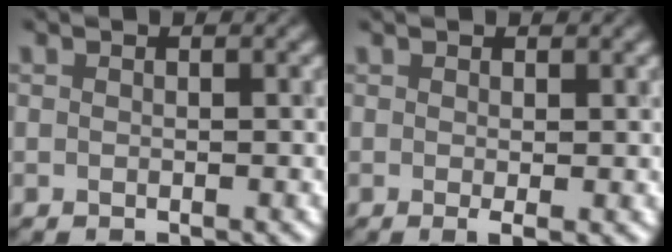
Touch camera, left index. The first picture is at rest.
{"total": 1.1, "force": [-0.1, 0.1, 1.1], "torque": [-0.018, -0.008, -0.003]}